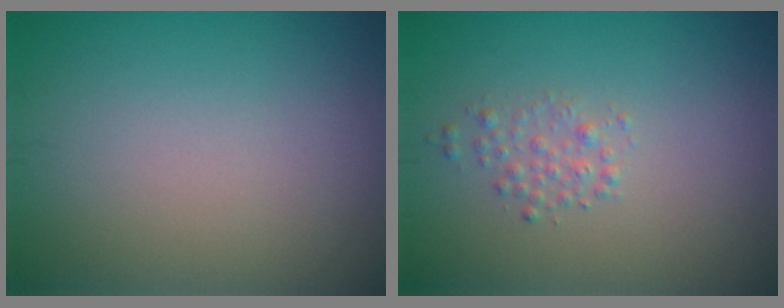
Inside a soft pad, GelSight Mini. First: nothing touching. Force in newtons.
{"total": 1.3, "press": 1.3, "slide": 0.0}